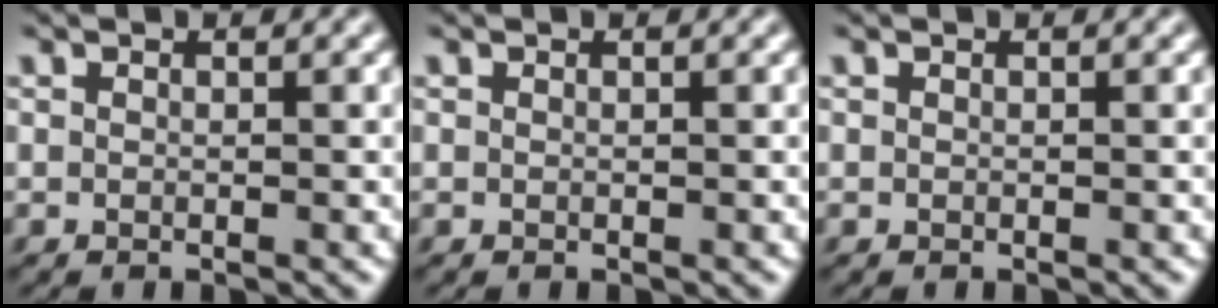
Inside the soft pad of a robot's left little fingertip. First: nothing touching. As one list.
[{"total": 0.0}, {"total": 0.0}]